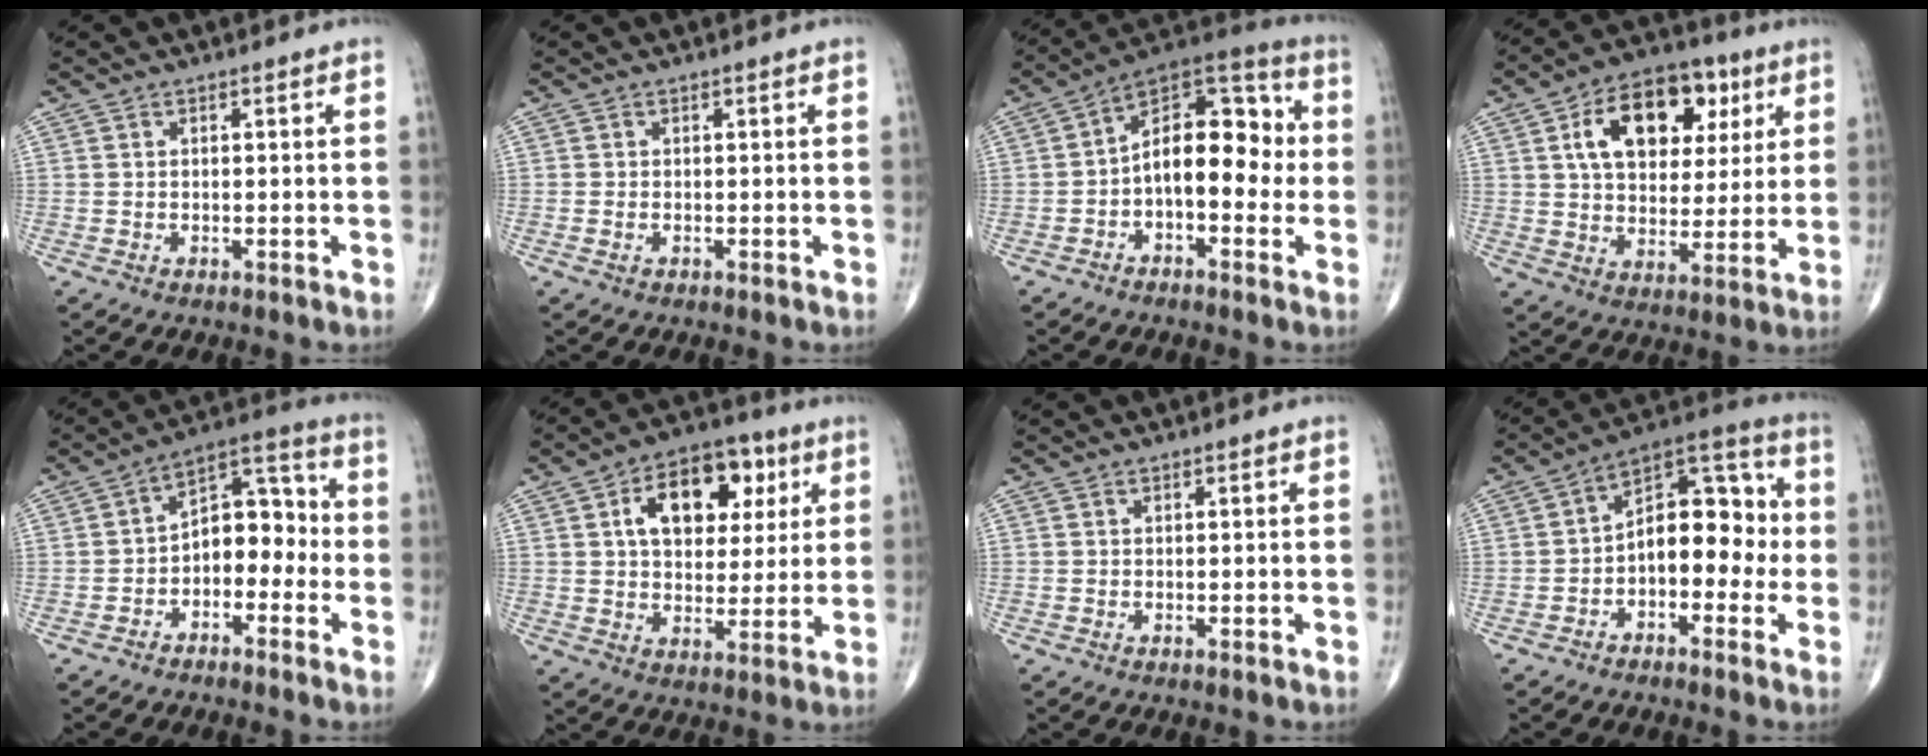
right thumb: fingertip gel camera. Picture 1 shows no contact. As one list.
[{"total": 0.6, "force": [-0.3, 0.4, 0.4], "torque": [-0.010, 0.000, -0.006]}, {"total": 14.7, "force": [-1.2, 8.3, 12.1], "torque": [-0.150, 0.049, -0.035]}, {"total": 18.6, "force": [6.4, 11.9, 12.8], "torque": [-0.170, 0.000, 0.099]}, {"total": 10.2, "force": [-2.3, 6.6, 7.5], "torque": [-0.075, 0.049, -0.051]}, {"total": 15.3, "force": [5.0, 9.6, 10.8], "torque": [-0.124, 0.003, 0.076]}, {"total": 0.0}, {"total": 12.8, "force": [-1.6, 7.8, 10.1], "torque": [-0.114, 0.048, -0.040]}]